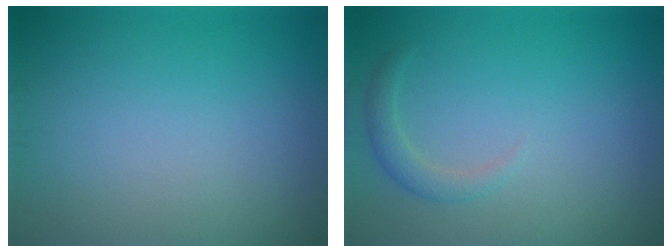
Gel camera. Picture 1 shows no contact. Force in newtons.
{"total": 1.5, "press": 1.5, "slide": 0.1}